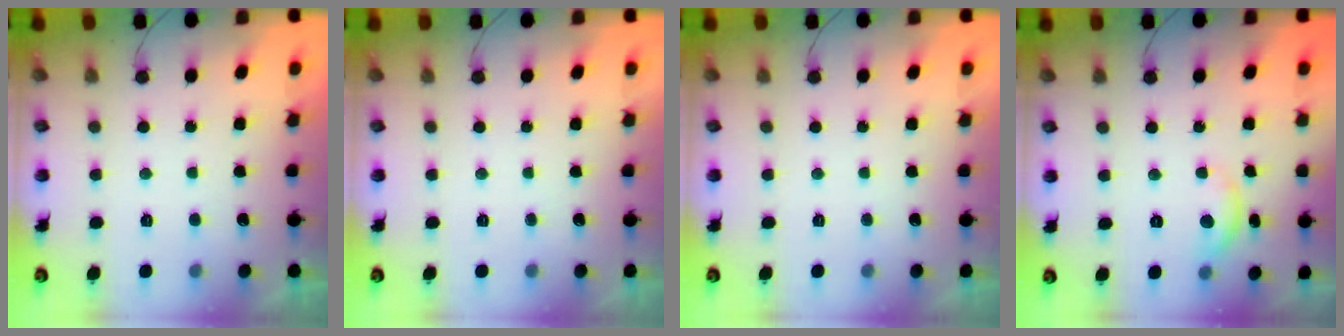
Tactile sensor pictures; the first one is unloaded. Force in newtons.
{"total": 0.0}
{"total": 0.0}
{"total": 7.5, "press": 7.5, "slide": 0.5}